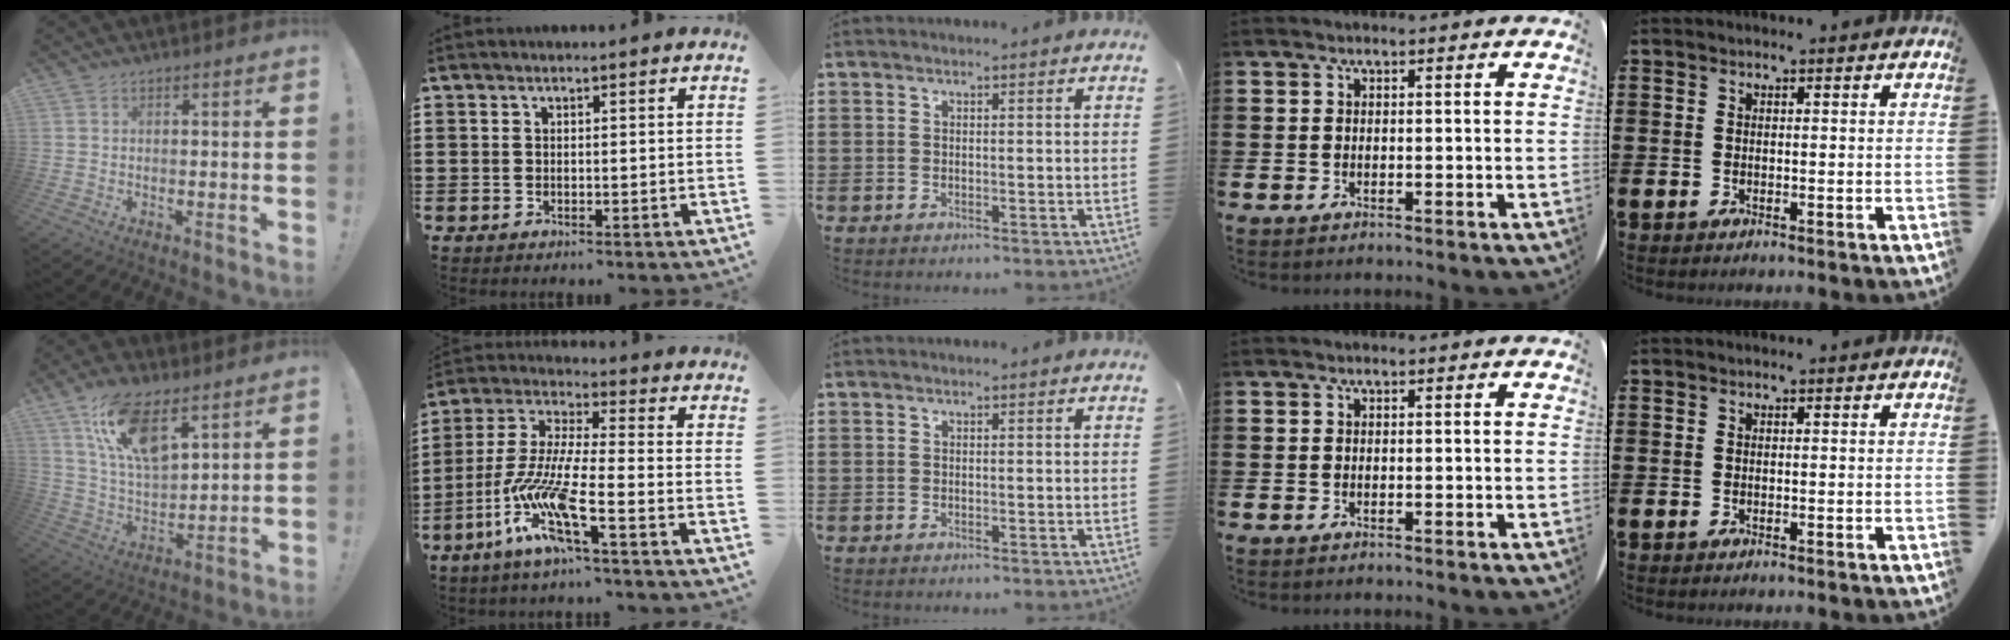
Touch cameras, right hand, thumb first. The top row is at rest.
{"thumb": {"total": 15.2, "force": [9.2, 6.4, 10.2], "torque": [-0.190, -0.041, 0.167]}, "index": {"total": 11.2, "force": [-6.6, 1.4, 8.9], "torque": [-0.213, -0.026, -0.139]}}